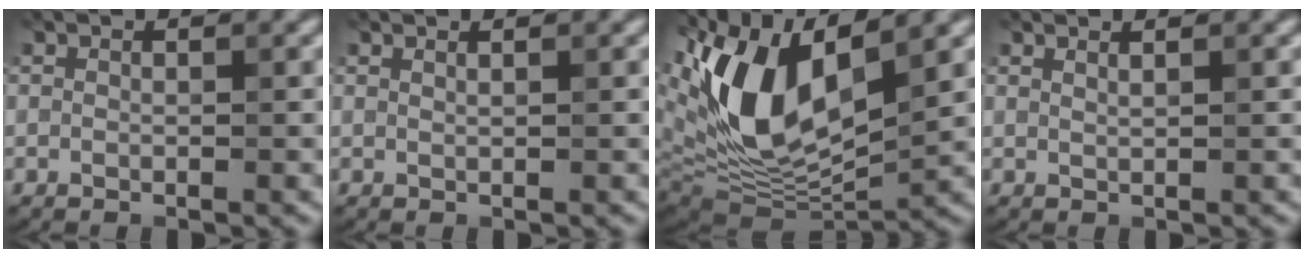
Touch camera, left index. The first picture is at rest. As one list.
[{"total": 0.7, "force": [0.5, 0.1, 0.4], "torque": [-0.001, -0.002, 0.003]}, {"total": 13.2, "force": [3.9, 6.1, 11.0], "torque": [-0.223, 0.003, 0.066]}, {"total": 1.0, "force": [0.8, 0.2, 0.5], "torque": [-0.001, -0.001, 0.004]}]